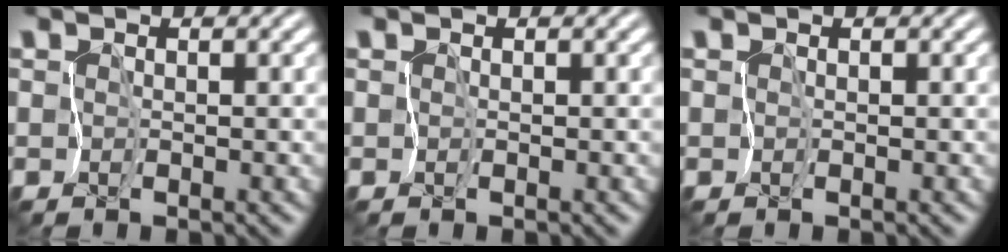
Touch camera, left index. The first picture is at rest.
{"total": 0.0}
{"total": 0.0}